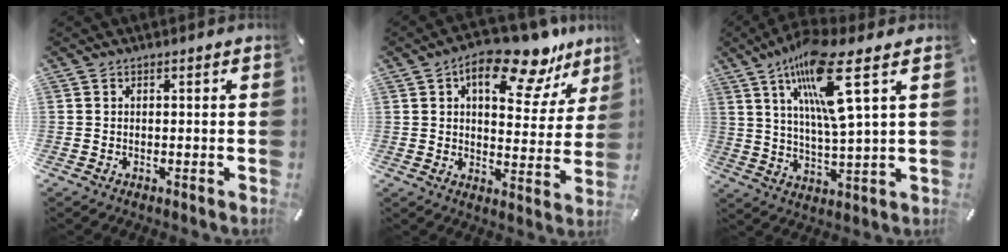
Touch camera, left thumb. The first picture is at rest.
{"total": 16.5, "force": [11.4, 7.0, 9.6], "torque": [-0.129, -0.076, 0.187]}
{"total": 15.4, "force": [8.0, 1.8, 13.0], "torque": [-0.255, -0.028, 0.120]}